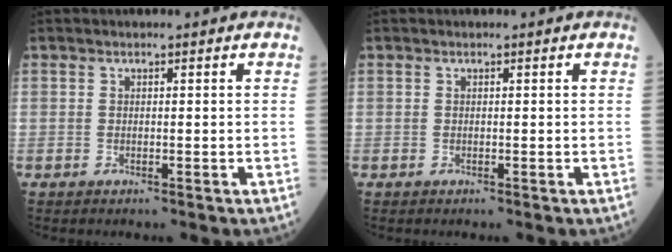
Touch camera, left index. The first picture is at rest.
{"total": 0.0}